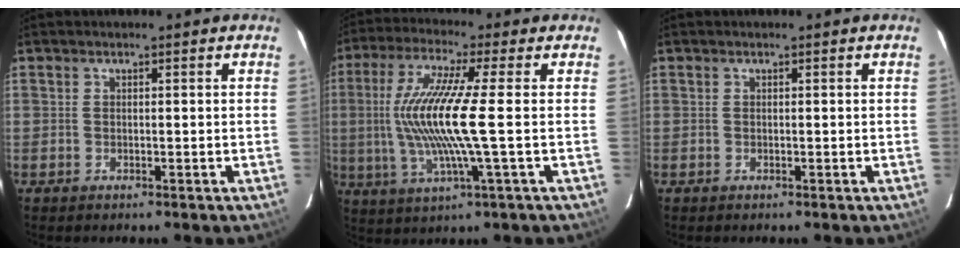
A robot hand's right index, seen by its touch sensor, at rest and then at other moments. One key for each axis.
{"total": 13.7, "fx": -0.4, "fy": -0.1, "fz": 13.7, "tx": -0.273, "ty": -0.007, "tz": -0.004}
{"total": 0.0}